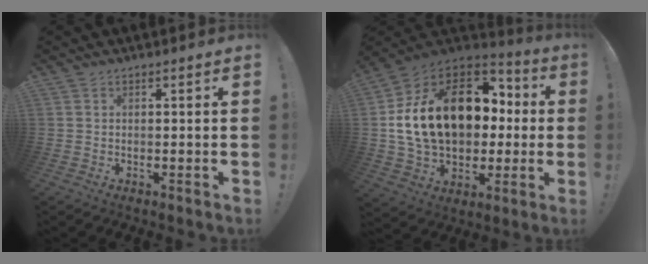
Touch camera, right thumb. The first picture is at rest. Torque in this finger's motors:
{"motor_torque": [2.27, 2.74, 2.77, 0.00, 0.96]}